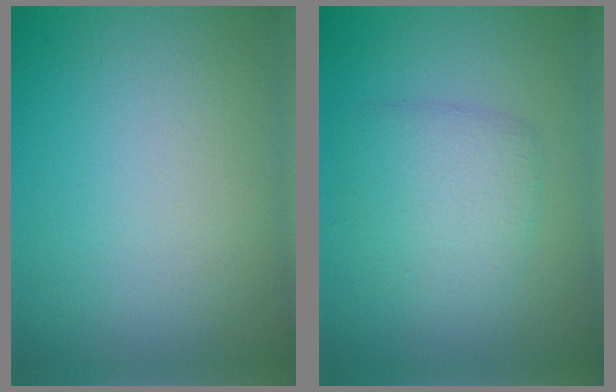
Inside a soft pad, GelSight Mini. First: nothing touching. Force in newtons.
{"total": 3.3, "press": 3.3, "slide": 0.1}